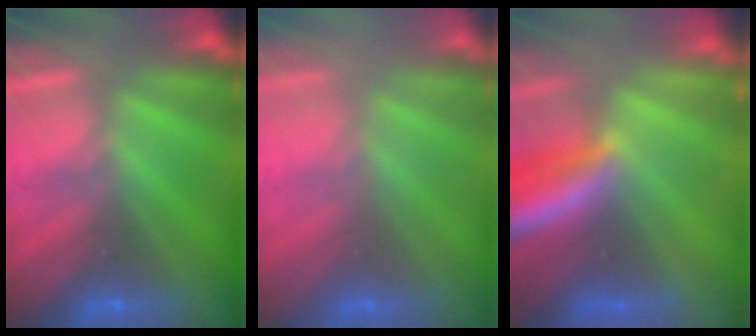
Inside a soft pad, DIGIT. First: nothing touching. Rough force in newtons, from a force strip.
{"total": 3.0}
{"total": 7.3}